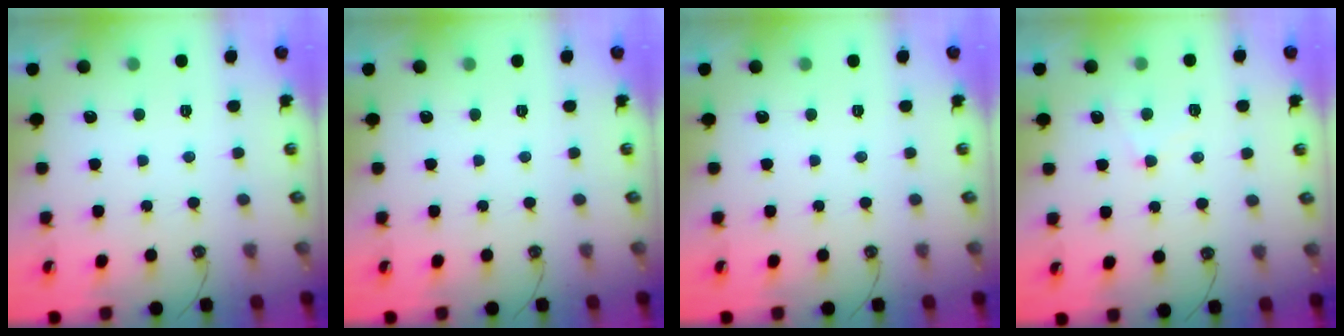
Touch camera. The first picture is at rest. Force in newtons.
{"total": 0.0}
{"total": 0.0}
{"total": 4.3, "press": 4.3, "slide": 0.3}